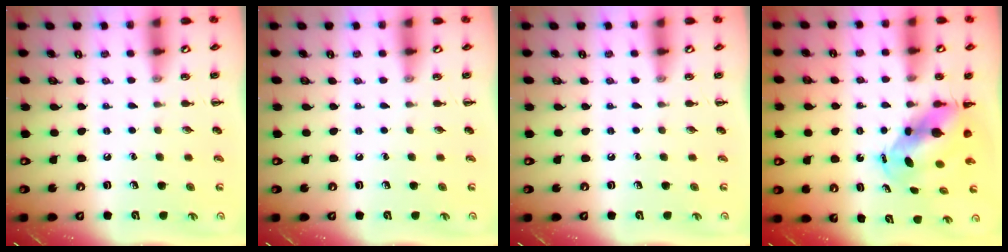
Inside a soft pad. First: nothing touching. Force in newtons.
{"total": 0.0}
{"total": 0.0}
{"total": 6.8, "press": 6.6, "slide": 1.7}